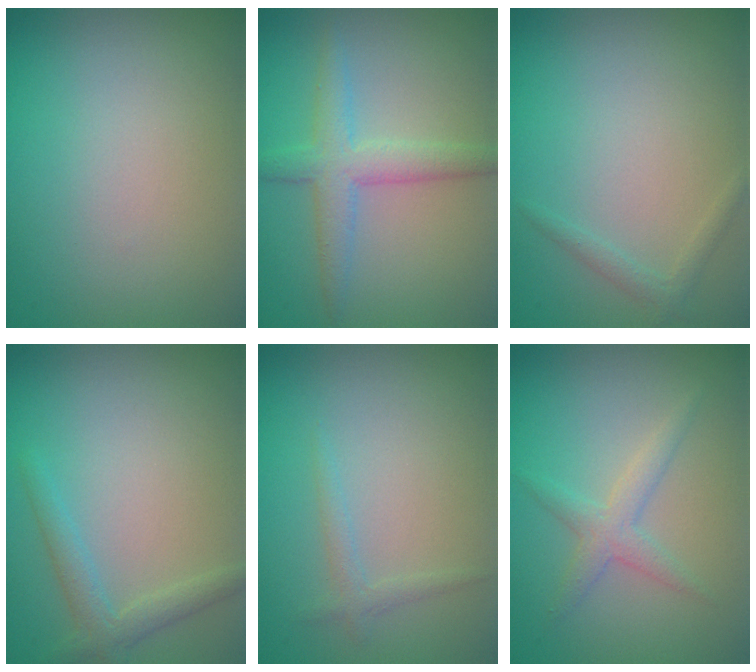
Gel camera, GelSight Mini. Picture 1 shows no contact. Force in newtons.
{"total": 3.5, "press": 3.5, "slide": 0.2}
{"total": 1.1, "press": 1.1, "slide": 0.1}
{"total": 2.1, "press": 2.1, "slide": 0.1}
{"total": 1.1, "press": 1.1, "slide": 0.1}
{"total": 2.1, "press": 2.1, "slide": 0.1}